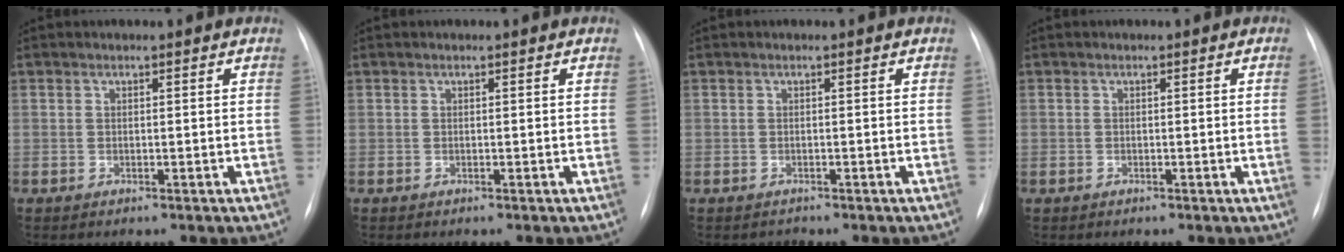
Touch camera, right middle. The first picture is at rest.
{"total": 0.0}
{"total": 0.5, "force": [-0.4, 0.1, -0.2], "torque": [0.001, -0.003, -0.007]}
{"total": 1.0, "force": [-0.2, -0.4, 0.9], "torque": [-0.012, -0.001, -0.001]}